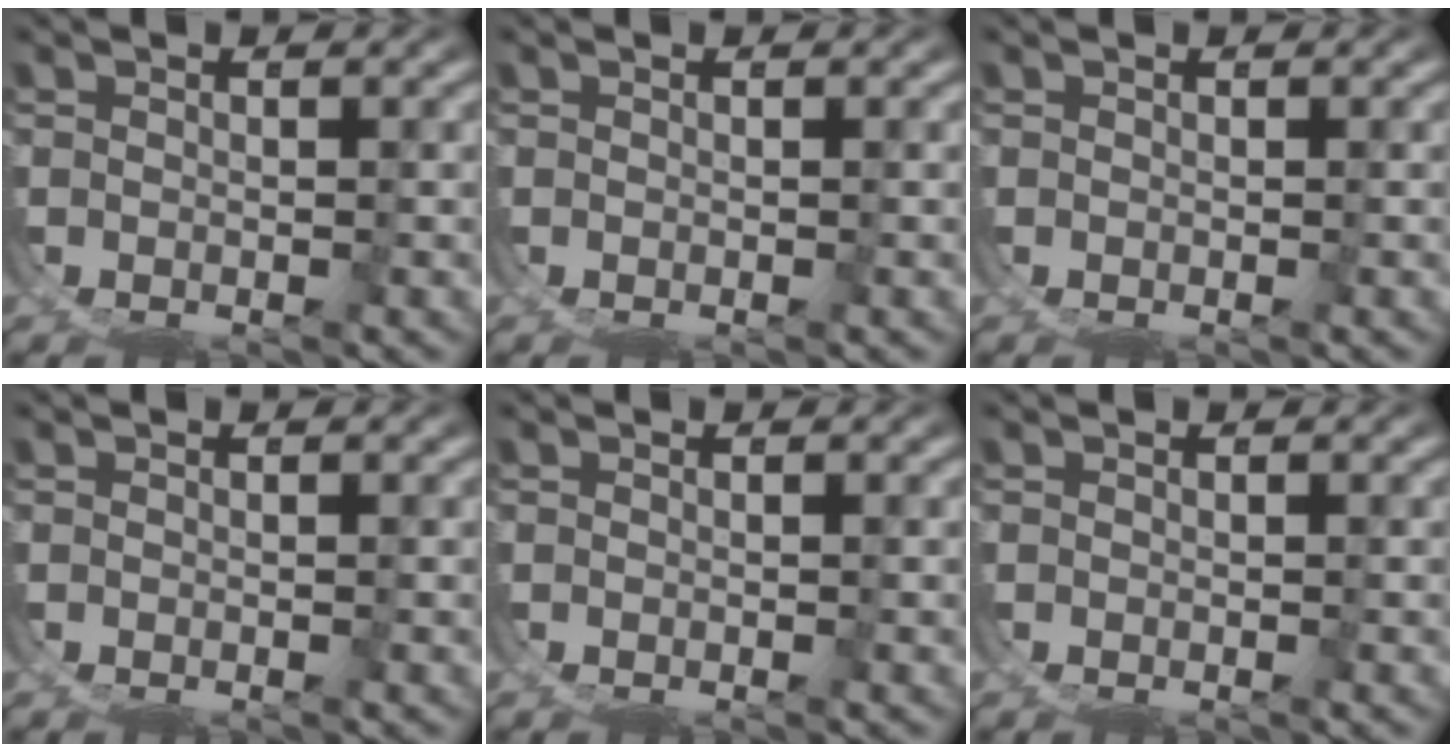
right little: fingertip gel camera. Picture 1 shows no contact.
{"total": 0.0}
{"total": 0.0}
{"total": 0.0}
{"total": 0.0}
{"total": 0.0}